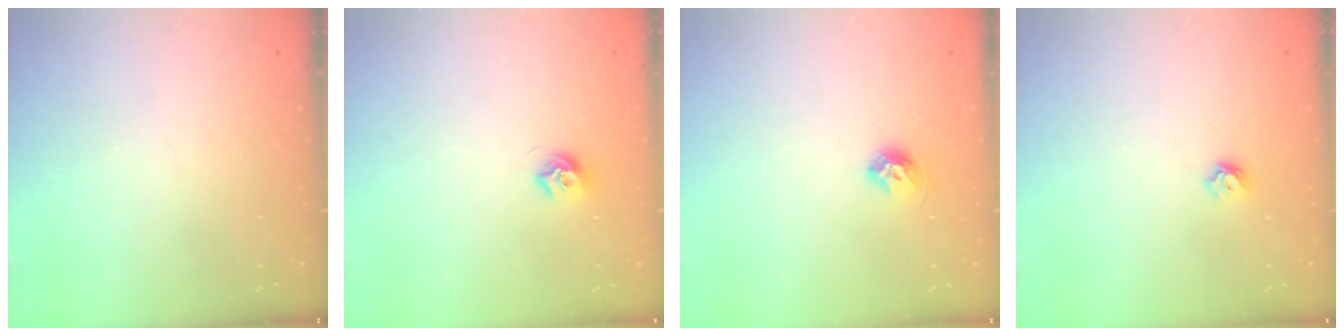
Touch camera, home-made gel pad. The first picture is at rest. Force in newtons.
{"total": 6.7, "press": 6.6, "slide": 0.6}
{"total": 7.3, "press": 7.3, "slide": 0.8}
{"total": 5.5, "press": 5.5, "slide": 0.7}